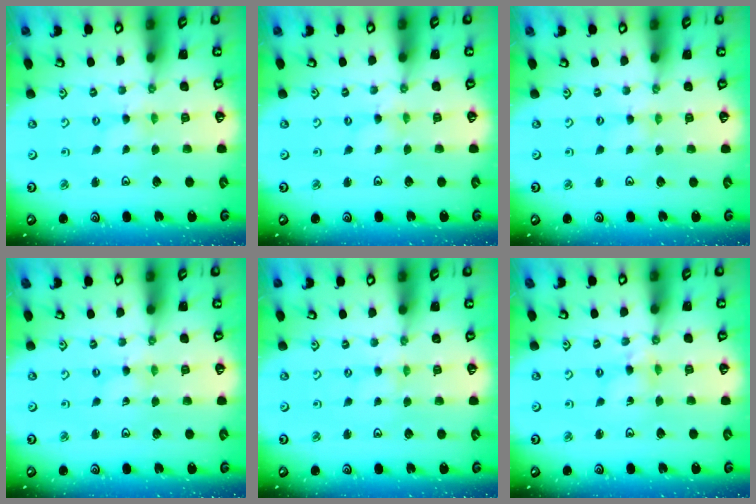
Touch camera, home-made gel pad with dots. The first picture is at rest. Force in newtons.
{"total": 0.0}
{"total": 0.5, "press": 0.5, "slide": 0.1}
{"total": 0.0}
{"total": 0.0}
{"total": 2.9, "press": 2.8, "slide": 0.2}